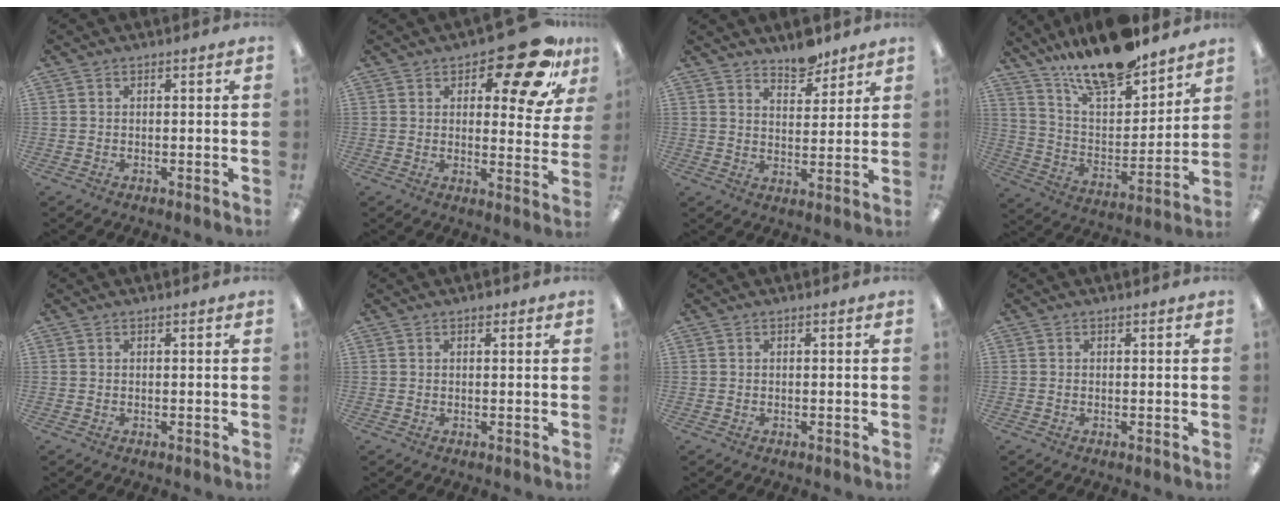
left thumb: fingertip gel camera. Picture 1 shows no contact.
{"total": 16.1, "force": [10.2, 6.1, 10.9], "torque": [-0.135, -0.062, 0.164]}
{"total": 6.9, "force": [6.0, 2.6, 2.0], "torque": [-0.013, -0.041, 0.107]}
{"total": 16.9, "force": [14.9, 4.0, 6.9], "torque": [-0.141, -0.100, 0.264]}
{"total": 0.0}
{"total": 0.9, "force": [0.7, 0.4, 0.4], "torque": [-0.002, -0.001, 0.010]}
{"total": 0.0}
{"total": 0.0}